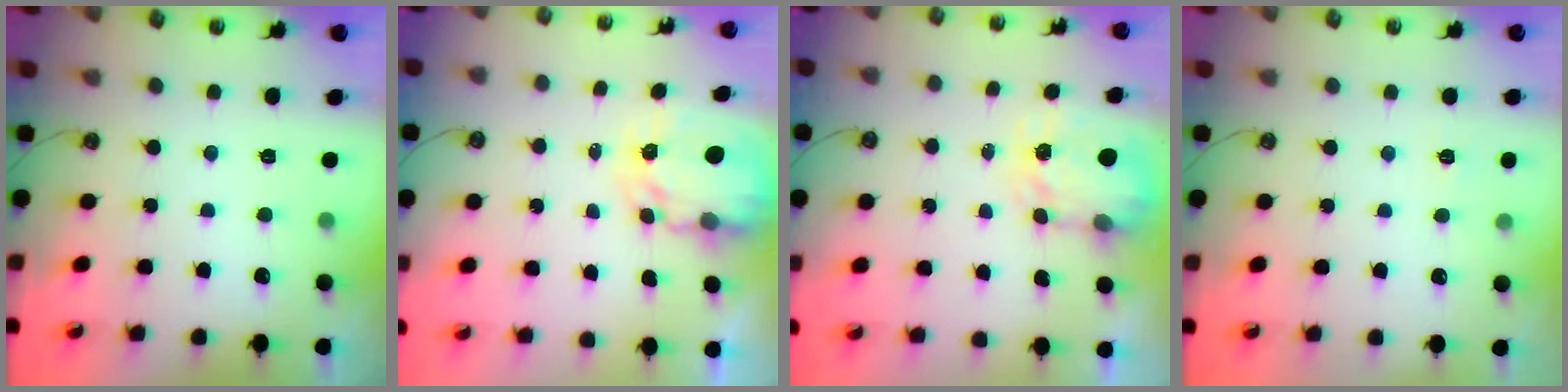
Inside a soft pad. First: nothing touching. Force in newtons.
{"total": 5.0, "press": 5.0, "slide": 0.4}
{"total": 3.7, "press": 3.7, "slide": 0.6}
{"total": 3.4, "press": 3.4, "slide": 0.4}